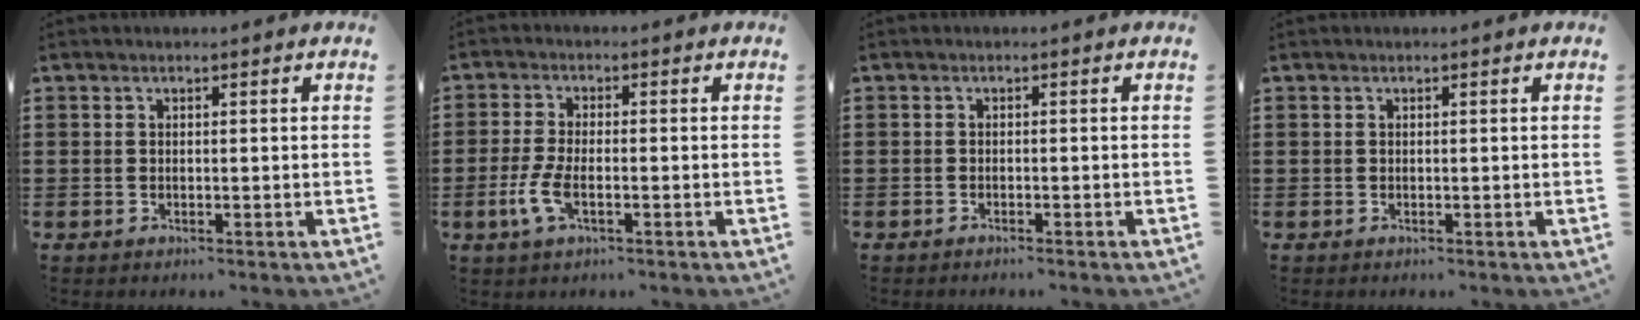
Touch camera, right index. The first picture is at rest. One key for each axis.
{"total": 4.3, "fx": -1.5, "fy": 1.4, "fz": 3.8, "tx": -0.091, "ty": -0.009, "tz": -0.033}
{"total": 0.8, "fx": -0.8, "fy": -0.2, "fz": 0.2, "tx": -0.006, "ty": -0.006, "tz": -0.014}
{"total": 0.0}